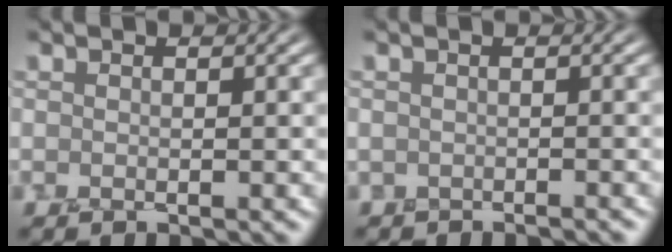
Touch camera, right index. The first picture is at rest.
{"total": 1.0, "force": [-0.7, -0.1, -0.6], "torque": [0.020, 0.005, -0.005]}